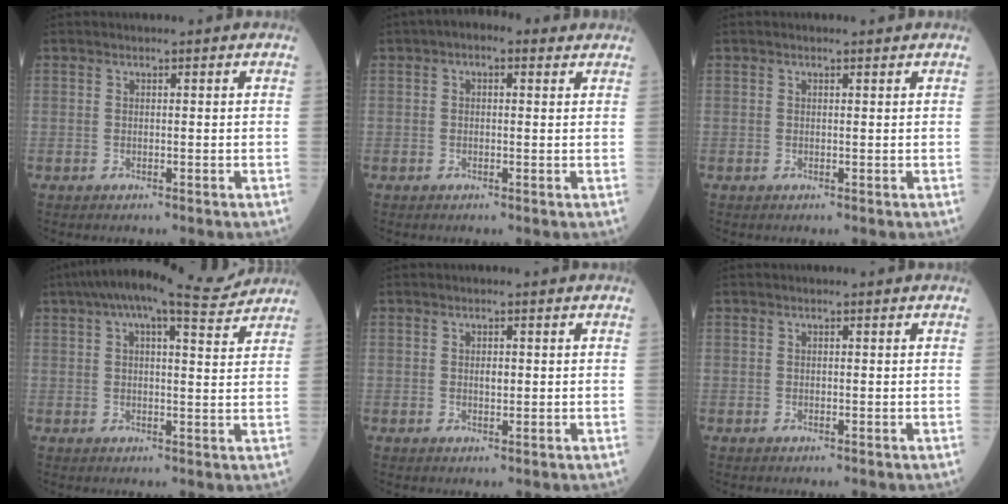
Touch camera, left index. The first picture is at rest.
{"total": 3.5, "force": [1.8, 1.8, 2.4], "torque": [-0.036, 0.024, 0.020]}
{"total": 0.6, "force": [0.4, 0.1, 0.4], "torque": [-0.012, 0.003, 0.005]}
{"total": 12.0, "force": [10.1, 1.7, 6.4], "torque": [-0.111, 0.031, 0.136]}
{"total": 1.3, "force": [0.2, 0.6, 1.1], "torque": [-0.020, 0.000, 0.004]}
{"total": 0.0}